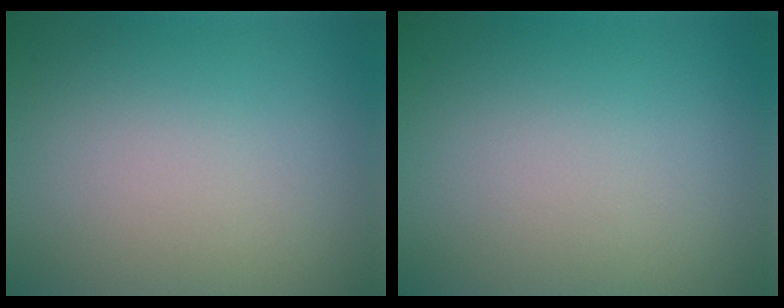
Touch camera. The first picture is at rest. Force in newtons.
{"total": 0.0}